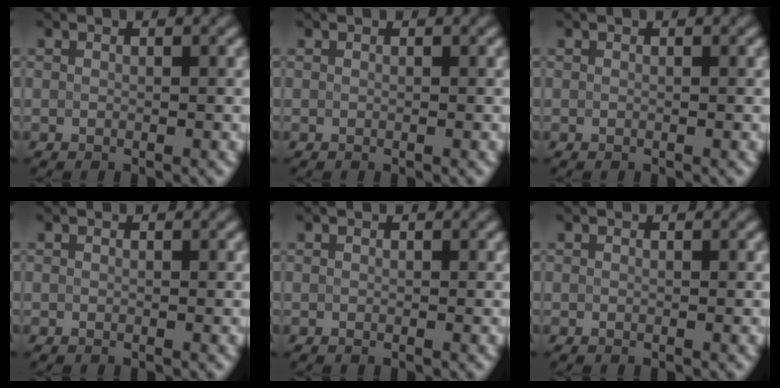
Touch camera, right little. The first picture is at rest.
{"total": 0.0}
{"total": 0.0}
{"total": 0.0}
{"total": 0.0}
{"total": 0.0}